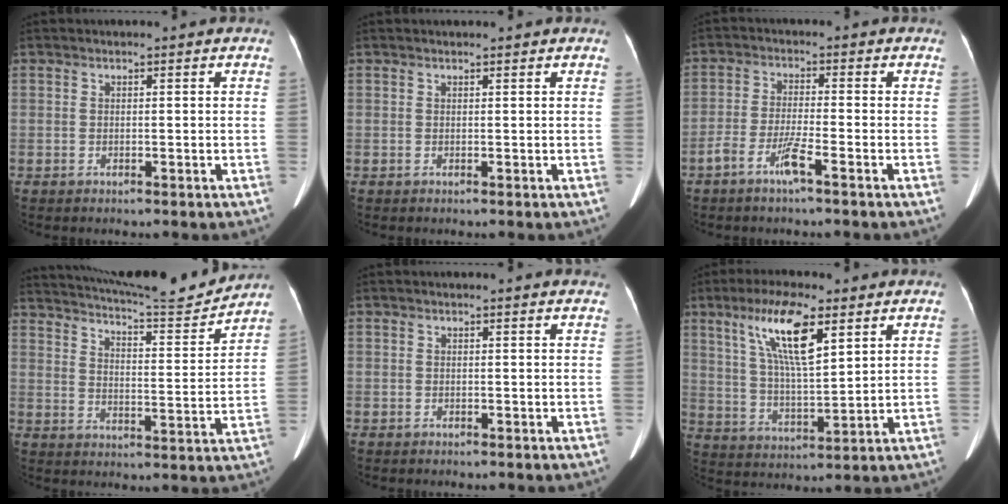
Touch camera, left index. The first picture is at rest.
{"total": 1.1, "force": [1.0, 0.2, 0.5], "torque": [-0.010, 0.015, 0.013]}
{"total": 4.6, "force": [-3.5, -0.1, 3.0], "torque": [-0.064, -0.019, -0.066]}
{"total": 16.3, "force": [15.7, -0.5, 4.4], "torque": [-0.085, -0.047, 0.223]}
{"total": 0.7, "force": [0.2, 0.7, 0.1], "torque": [-0.003, -0.001, -0.010]}
{"total": 11.5, "force": [5.9, 2.3, 9.6], "torque": [-0.191, 0.009, 0.112]}